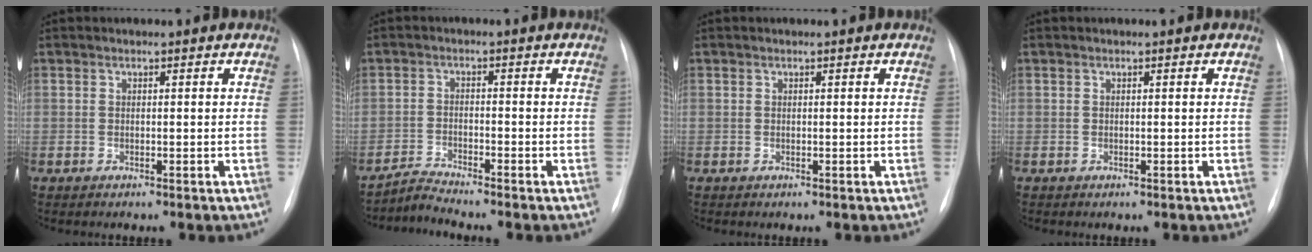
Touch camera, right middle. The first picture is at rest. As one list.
[{"total": 3.2, "force": [-3.0, -1.1, -0.3], "torque": [0.000, -0.021, -0.060]}, {"total": 0.0}, {"total": 0.0}]